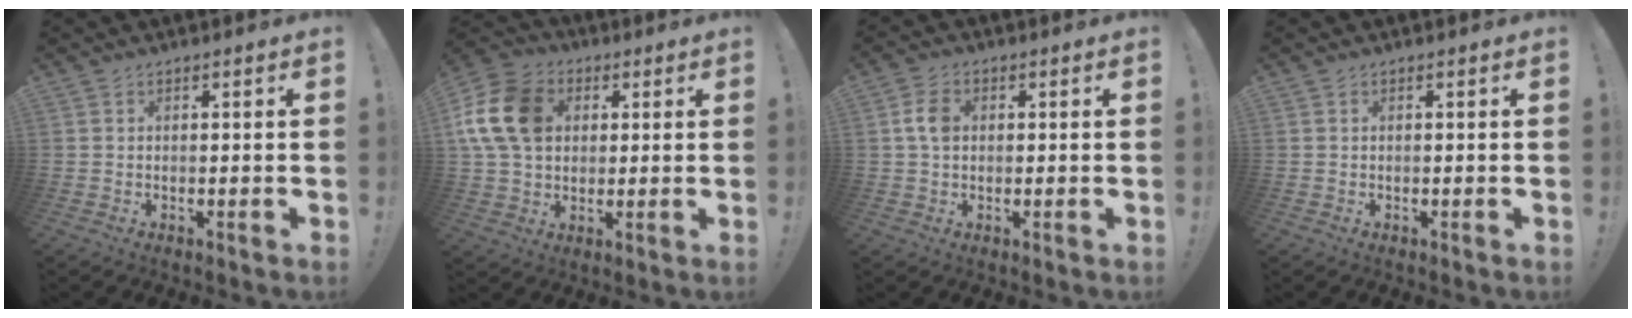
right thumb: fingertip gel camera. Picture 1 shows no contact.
{"total": 17.2, "force": [3.9, 13.2, 10.3], "torque": [-0.173, 0.001, 0.079]}
{"total": 5.7, "force": [0.7, 4.0, 4.0], "torque": [-0.068, 0.006, 0.013]}
{"total": 0.0}